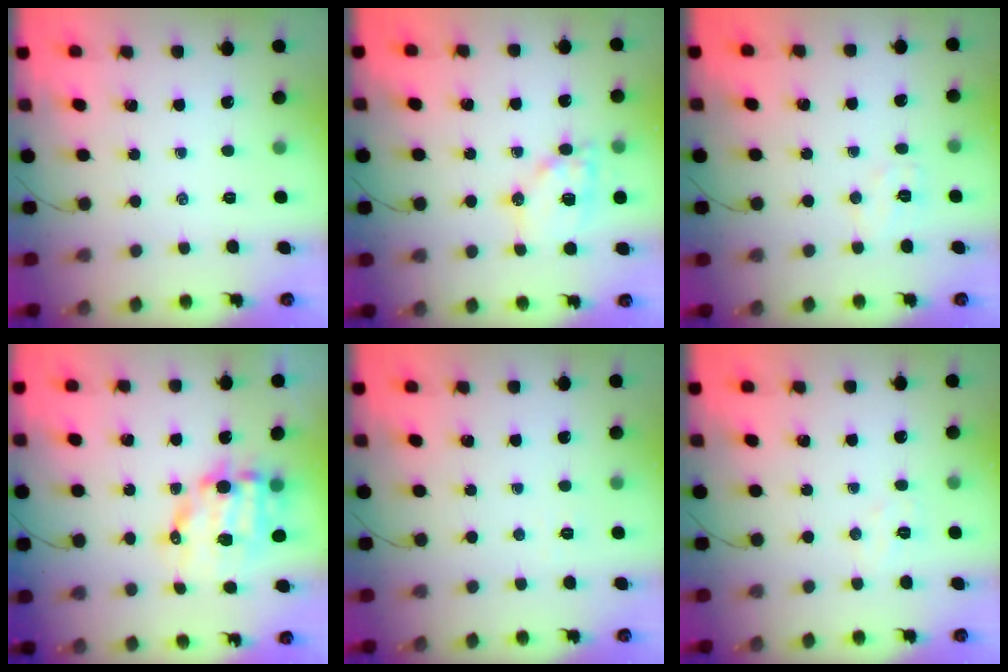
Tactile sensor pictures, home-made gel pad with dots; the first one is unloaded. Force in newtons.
{"total": 13.6, "press": 13.5, "slide": 2.0}
{"total": 5.2, "press": 5.1, "slide": 1.2}
{"total": 12.0, "press": 11.7, "slide": 2.4}
{"total": 2.4, "press": 2.3, "slide": 0.7}
{"total": 4.4, "press": 4.3, "slide": 0.8}